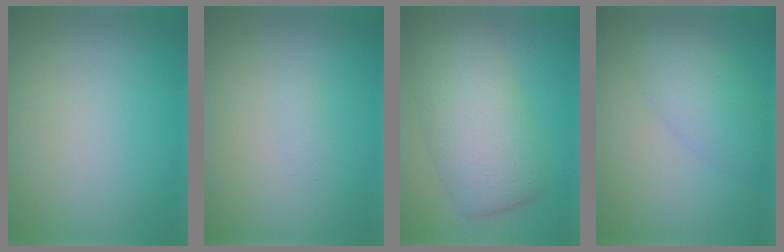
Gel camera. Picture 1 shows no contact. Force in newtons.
{"total": 0.6, "press": 0.6, "slide": 0.0}
{"total": 7.8, "press": 7.8, "slide": 0.2}
{"total": 3.6, "press": 3.6, "slide": 0.3}